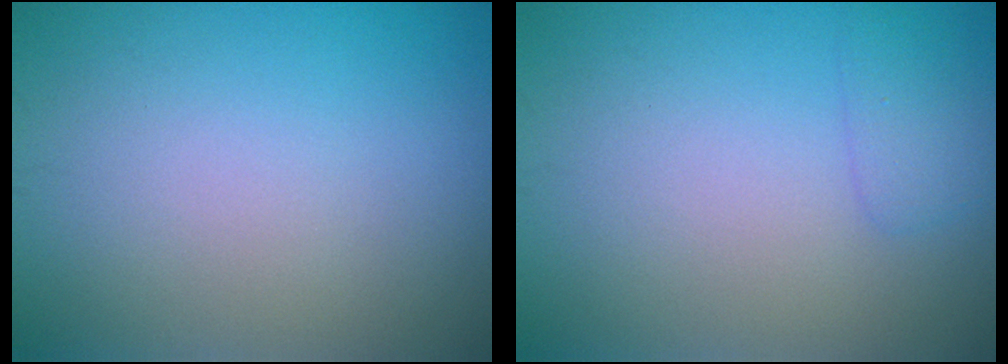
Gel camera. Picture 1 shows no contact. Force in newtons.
{"total": 1.4, "press": 1.4, "slide": 0.1}